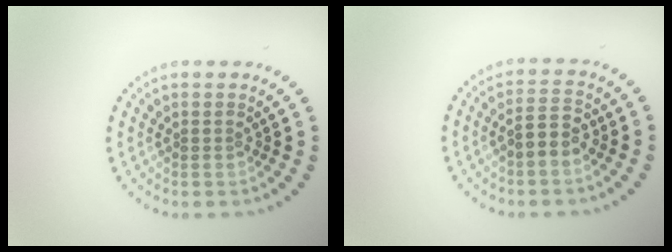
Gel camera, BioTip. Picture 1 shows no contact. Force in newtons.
{"total": 2.4, "press": 2.3, "slide": 0.6}